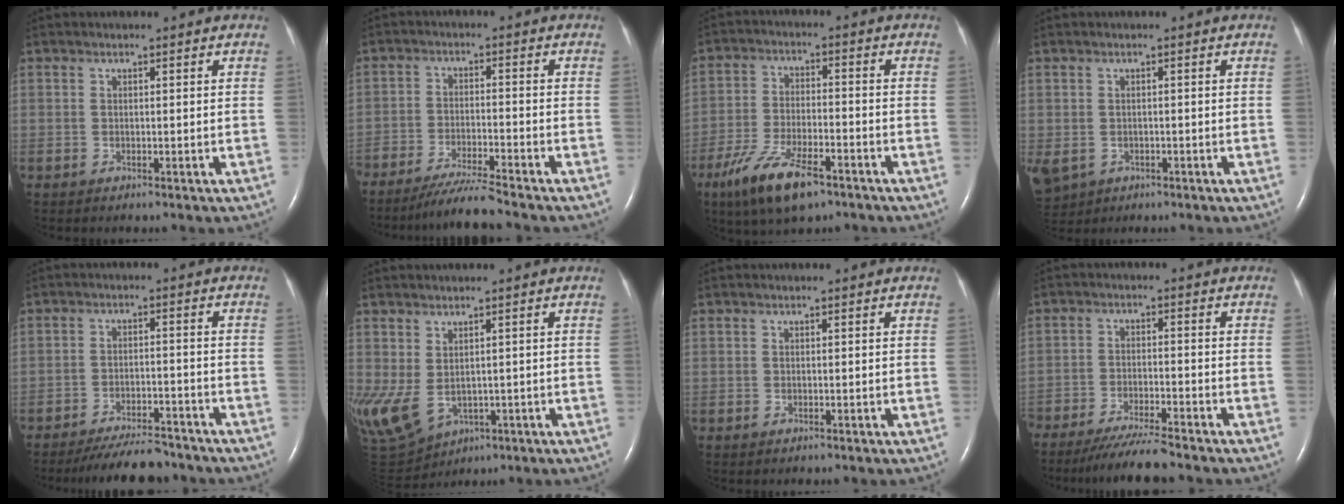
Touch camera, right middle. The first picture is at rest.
{"total": 6.2, "force": [-5.5, -0.9, 2.5], "torque": [-0.047, -0.023, -0.103]}
{"total": 10.9, "force": [-6.9, 3.3, 7.8], "torque": [-0.160, -0.018, -0.122]}
{"total": 10.5, "force": [-4.4, 8.4, 4.5], "torque": [-0.137, -0.009, -0.057]}
{"total": 9.5, "force": [-8.7, 2.0, 3.4], "torque": [-0.049, -0.005, -0.134]}
{"total": 19.2, "force": [-5.6, 14.1, 11.8], "torque": [-0.329, -0.027, -0.067]}
{"total": 0.0}
{"total": 7.5, "force": [-6.7, 0.0, 3.4], "torque": [-0.057, -0.023, -0.115]}